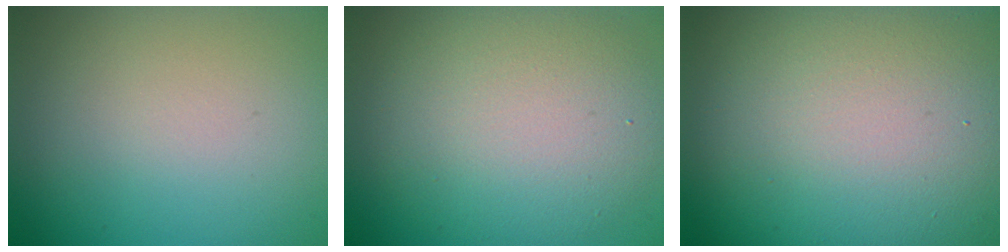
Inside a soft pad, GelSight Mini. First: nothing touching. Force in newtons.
{"total": 7.9, "press": 7.9, "slide": 0.5}
{"total": 19.8, "press": 19.8, "slide": 1.3}